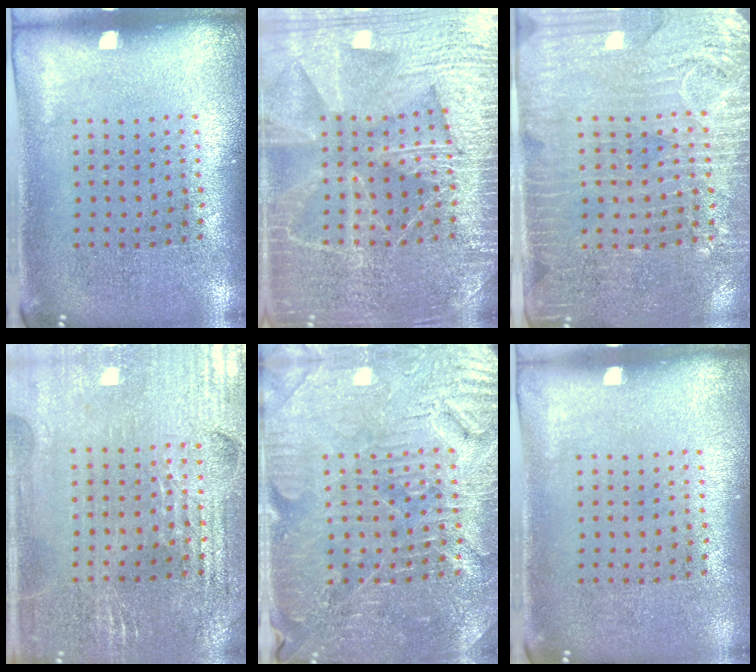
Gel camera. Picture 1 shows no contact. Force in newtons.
{"total": 6.6, "press": 6.5, "slide": 0.9}
{"total": 3.6, "press": 3.2, "slide": 1.7}
{"total": 2.9, "press": 2.8, "slide": 0.5}
{"total": 4.1, "press": 4.0, "slide": 0.9}
{"total": 0.0}